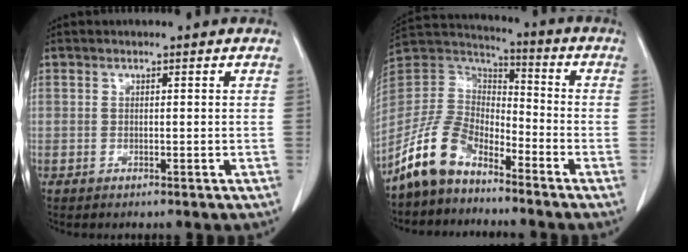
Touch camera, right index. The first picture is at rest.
{"total": 11.1, "force": [-8.3, 5.3, 5.1], "torque": [-0.118, 0.025, -0.172]}